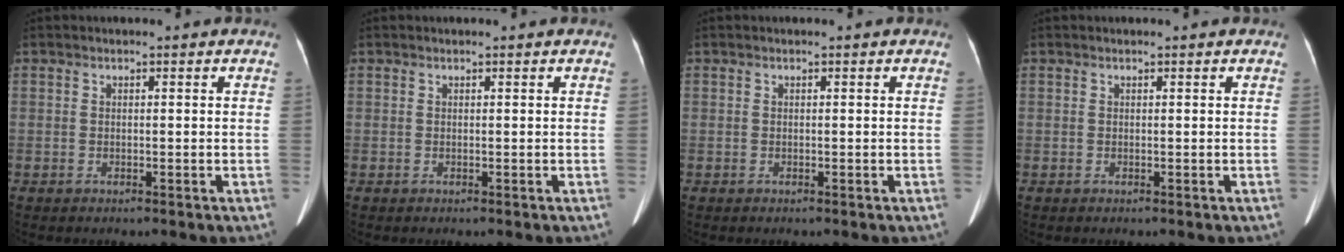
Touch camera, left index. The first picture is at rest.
{"total": 0.0}
{"total": 0.0}
{"total": 0.0}